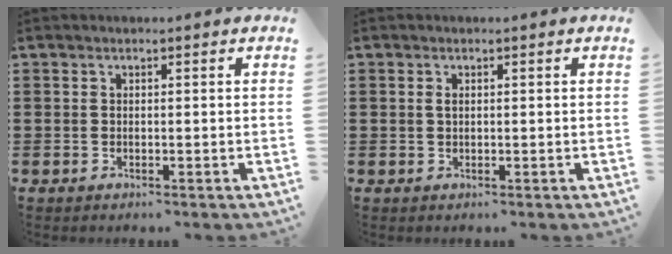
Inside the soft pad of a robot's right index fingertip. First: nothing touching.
{"total": 0.8, "force": [0.1, 0.3, 0.8], "torque": [-0.018, -0.002, 0.002]}